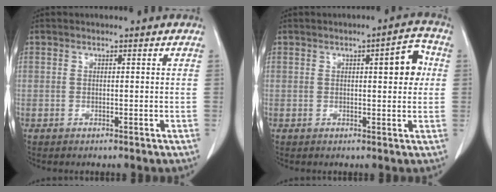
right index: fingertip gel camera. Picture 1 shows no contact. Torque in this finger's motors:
{"motor_torque": [0.13, 0.00, 0.11, 0.03]}